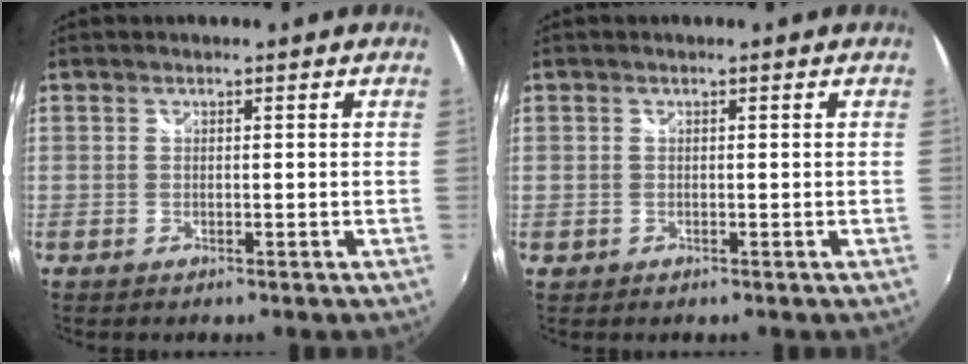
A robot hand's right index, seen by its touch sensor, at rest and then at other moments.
{"total": 0.9, "force": [-0.3, 0.8, 0.1], "torque": [-0.002, -0.001, -0.005]}